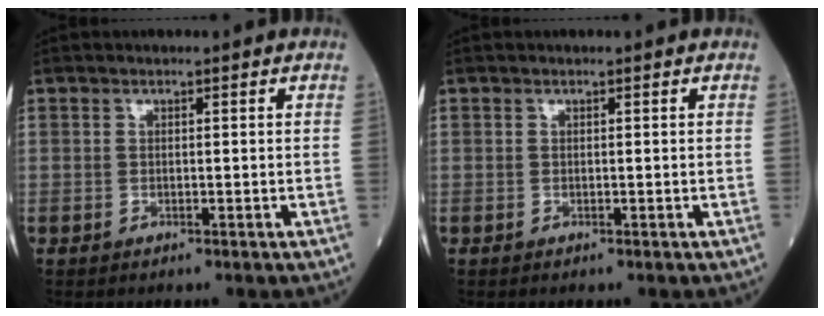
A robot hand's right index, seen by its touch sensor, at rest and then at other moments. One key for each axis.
{"total": 0.0}